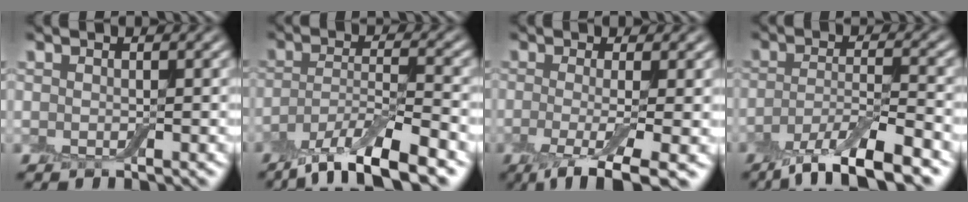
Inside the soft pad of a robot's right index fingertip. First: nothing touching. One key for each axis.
{"total": 7.7, "fx": -5.4, "fy": 2.0, "fz": 5.2, "tx": -0.088, "ty": -0.007, "tz": -0.101}
{"total": 6.7, "fx": -2.4, "fy": 1.8, "fz": 6.0, "tx": -0.093, "ty": -0.016, "tz": -0.047}
{"total": 7.0, "fx": -4.7, "fy": 1.8, "fz": 4.8, "tx": -0.083, "ty": -0.006, "tz": -0.087}